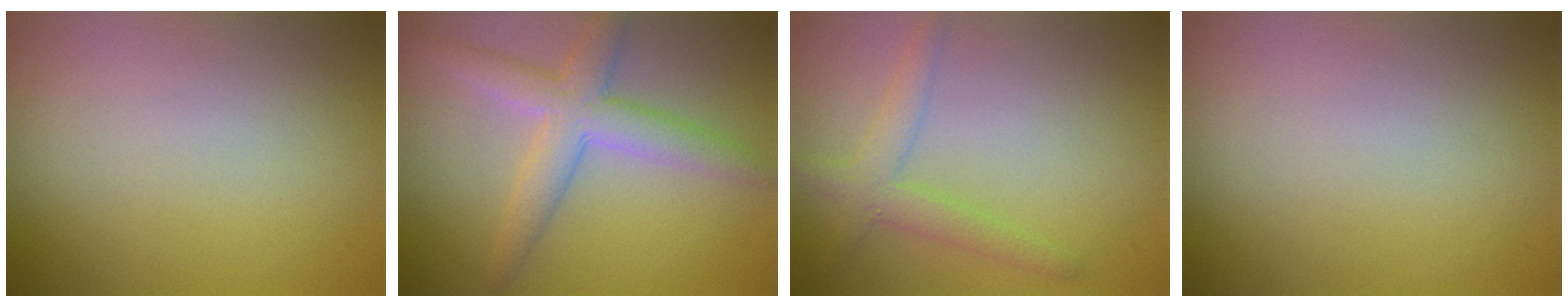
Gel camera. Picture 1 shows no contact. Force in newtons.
{"total": 4.6, "press": 4.6, "slide": 0.3}
{"total": 2.5, "press": 2.5, "slide": 0.1}
{"total": 0.0}